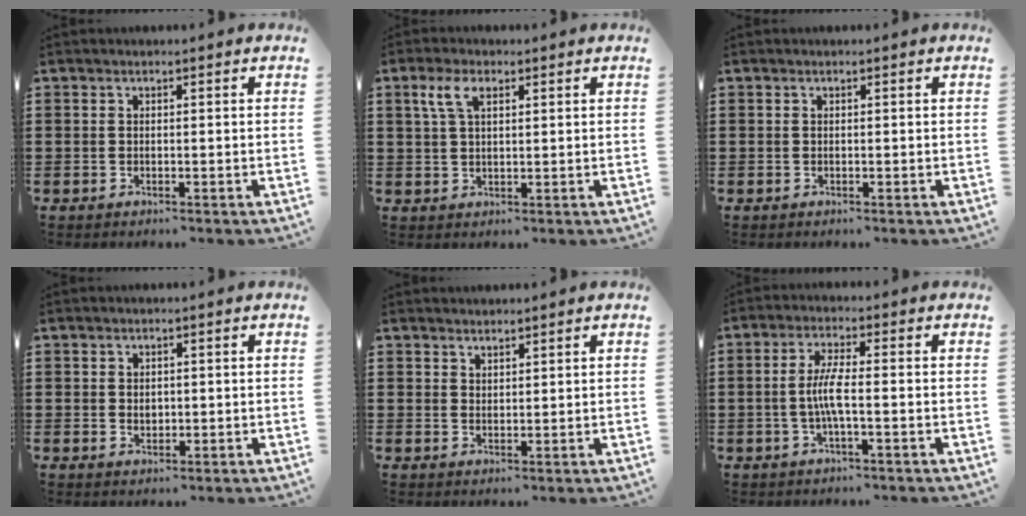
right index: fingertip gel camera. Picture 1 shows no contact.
{"total": 4.3, "force": [2.1, 1.9, 3.2], "torque": [-0.073, 0.010, 0.036]}
{"total": 0.0}
{"total": 1.1, "force": [0.2, 0.9, 0.6], "torque": [-0.012, 0.008, 0.004]}
{"total": 1.8, "force": [1.7, 0.5, -0.3], "torque": [0.002, 0.002, 0.034]}
{"total": 4.7, "force": [-0.7, 0.7, 4.6], "torque": [-0.097, -0.003, -0.021]}